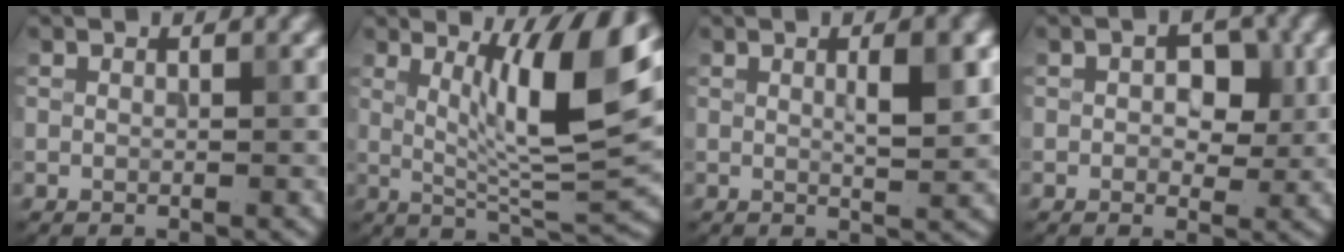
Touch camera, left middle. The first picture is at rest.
{"total": 9.4, "force": [3.0, 1.8, 8.7], "torque": [-0.132, -0.012, 0.055]}
{"total": 3.2, "force": [0.8, 0.7, 3.0], "torque": [-0.044, 0.002, 0.013]}
{"total": 3.5, "force": [0.5, 2.3, 2.6], "torque": [-0.031, 0.000, 0.003]}